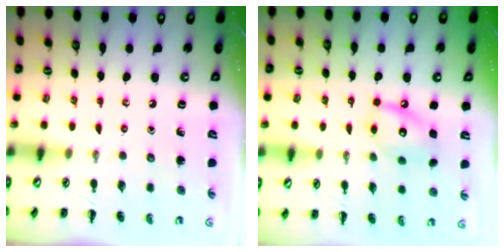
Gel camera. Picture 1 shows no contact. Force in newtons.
{"total": 11.4, "press": 11.3, "slide": 1.0}